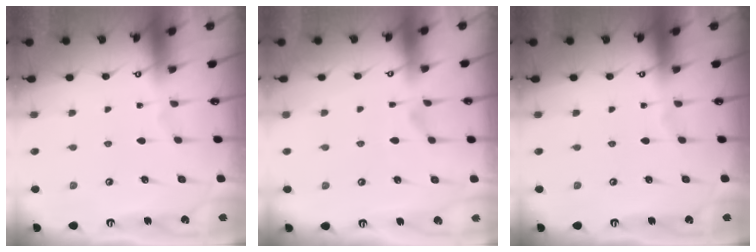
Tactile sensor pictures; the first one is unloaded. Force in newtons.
{"total": 3.4, "press": 3.1, "slide": 1.2}
{"total": 0.0}